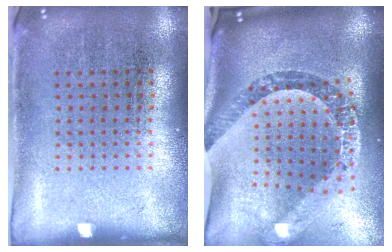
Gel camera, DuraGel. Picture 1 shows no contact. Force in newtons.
{"total": 3.0, "press": 2.2, "slide": 2.0}